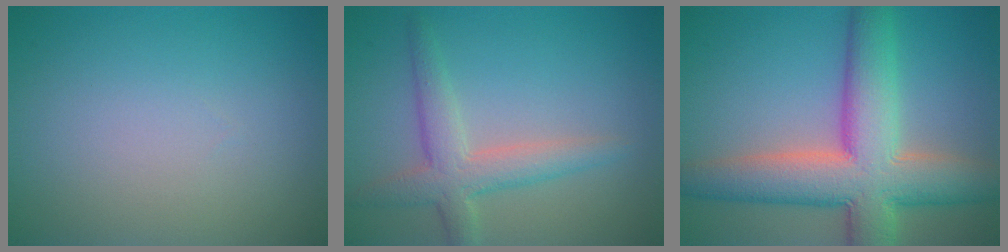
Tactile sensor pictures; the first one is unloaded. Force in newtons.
{"total": 3.8, "press": 3.8, "slide": 0.2}
{"total": 10.4, "press": 10.4, "slide": 0.7}